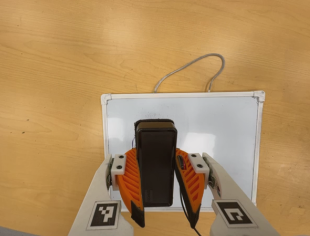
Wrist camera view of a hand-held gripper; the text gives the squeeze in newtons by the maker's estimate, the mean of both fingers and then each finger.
{"total": 6.2, "left": 5.3, "right": 7.0}